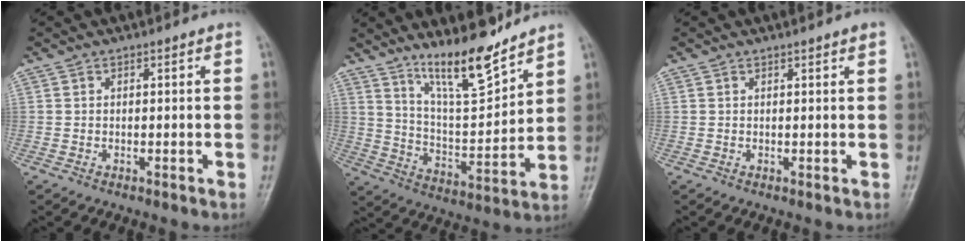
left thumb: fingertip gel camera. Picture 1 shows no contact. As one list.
[{"total": 13.0, "force": [10.3, 2.7, 7.4], "torque": [-0.106, -0.079, 0.188]}, {"total": 1.5, "force": [1.2, 0.3, 0.9], "torque": [-0.007, -0.001, 0.014]}]